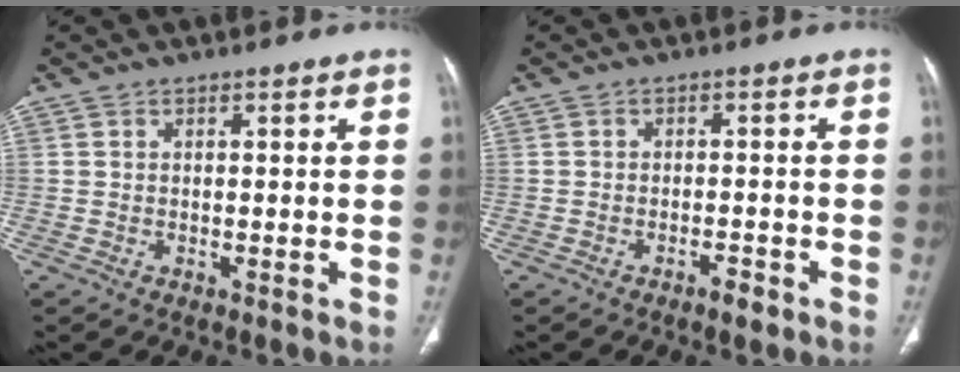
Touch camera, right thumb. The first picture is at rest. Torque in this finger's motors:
{"motor_torque": [0.42, 0.85, -0.33, 0.11, 0.09]}